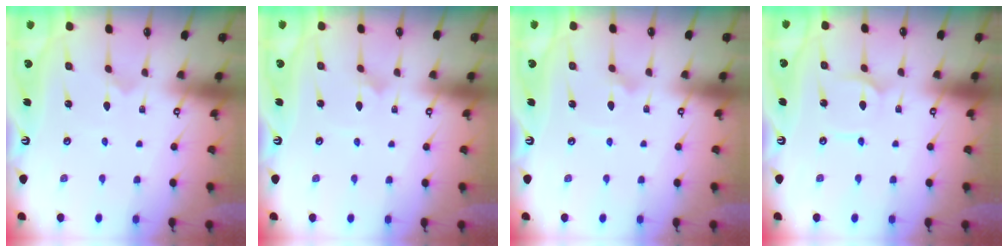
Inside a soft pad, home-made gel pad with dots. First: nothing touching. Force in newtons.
{"total": 1.4, "press": 1.4, "slide": 0.1}
{"total": 2.2, "press": 2.2, "slide": 0.1}
{"total": 2.5, "press": 2.5, "slide": 0.1}